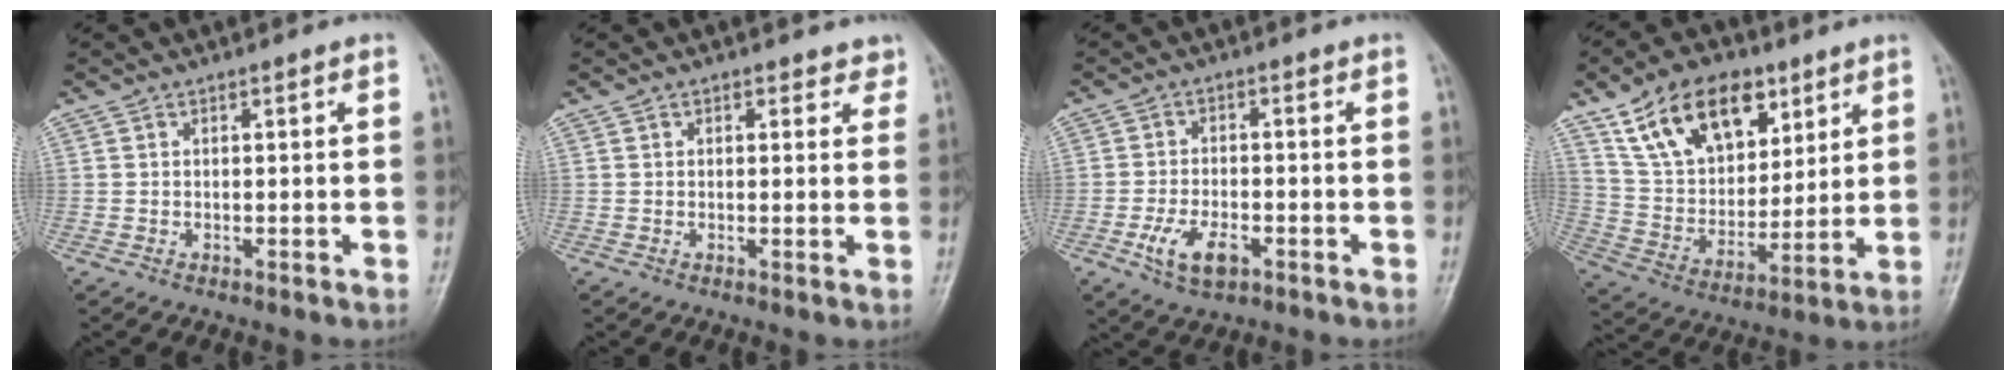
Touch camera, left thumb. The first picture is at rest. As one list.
[{"total": 2.3, "force": [1.5, 1.5, 0.7], "torque": [0.020, -0.004, 0.012]}, {"total": 6.6, "force": [-2.8, 3.5, 4.8], "torque": [-0.088, 0.010, -0.048]}, {"total": 18.5, "force": [10.2, 11.1, 10.7], "torque": [-0.138, -0.035, 0.191]}]